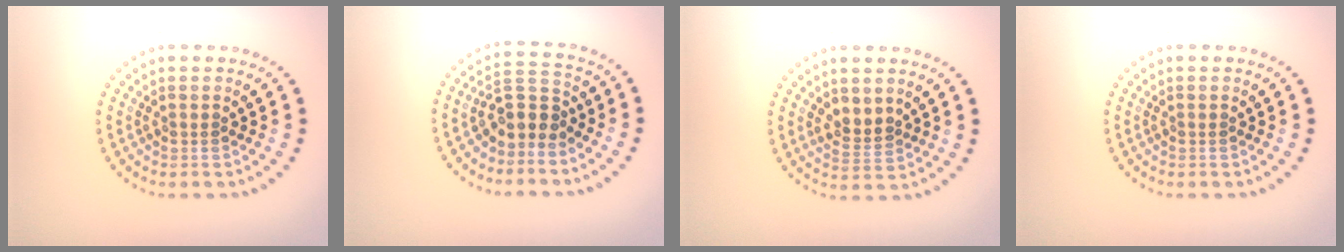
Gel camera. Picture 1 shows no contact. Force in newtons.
{"total": 3.2, "press": 2.8, "slide": 1.5}
{"total": 2.0, "press": 1.8, "slide": 0.9}
{"total": 0.0}